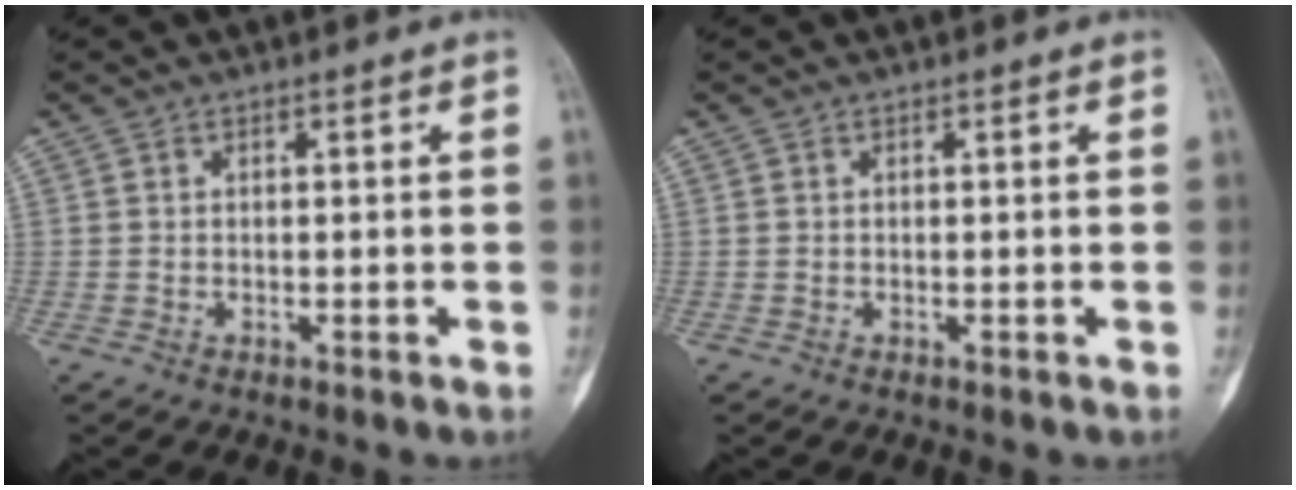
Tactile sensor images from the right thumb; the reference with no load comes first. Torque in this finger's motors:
{"motor_torque": [0.49, 0.07, 0.13, -0.22, 0.10]}